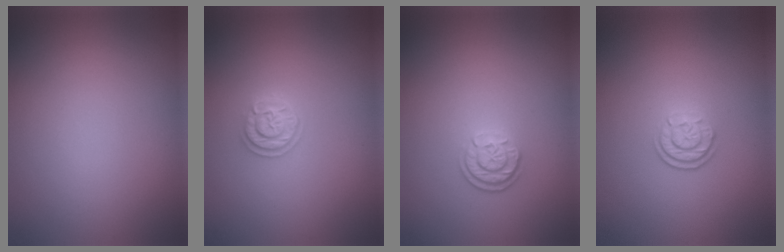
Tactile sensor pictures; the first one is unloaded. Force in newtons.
{"total": 2.1, "press": 2.0, "slide": 0.6}
{"total": 2.3, "press": 1.7, "slide": 1.4}
{"total": 2.1, "press": 1.8, "slide": 1.2}